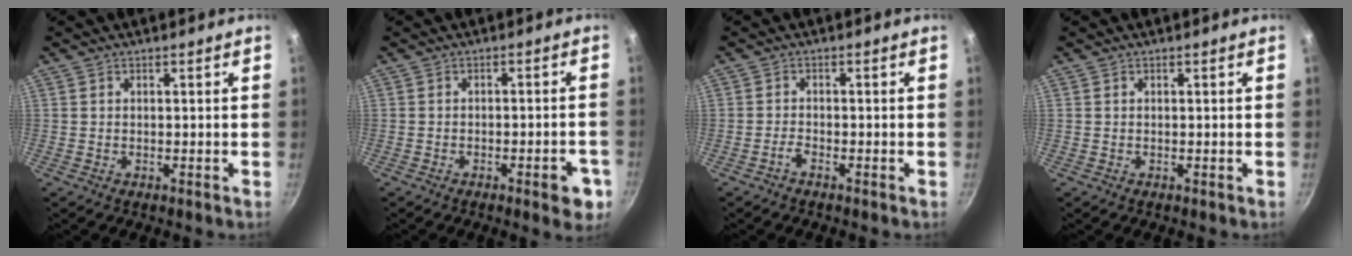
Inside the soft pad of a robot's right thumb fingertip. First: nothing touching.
{"total": 5.9, "force": [-2.8, 2.0, 4.9], "torque": [-0.046, 0.015, -0.031]}
{"total": 1.4, "force": [-1.1, 0.3, 0.7], "torque": [-0.019, 0.011, -0.026]}
{"total": 0.0}